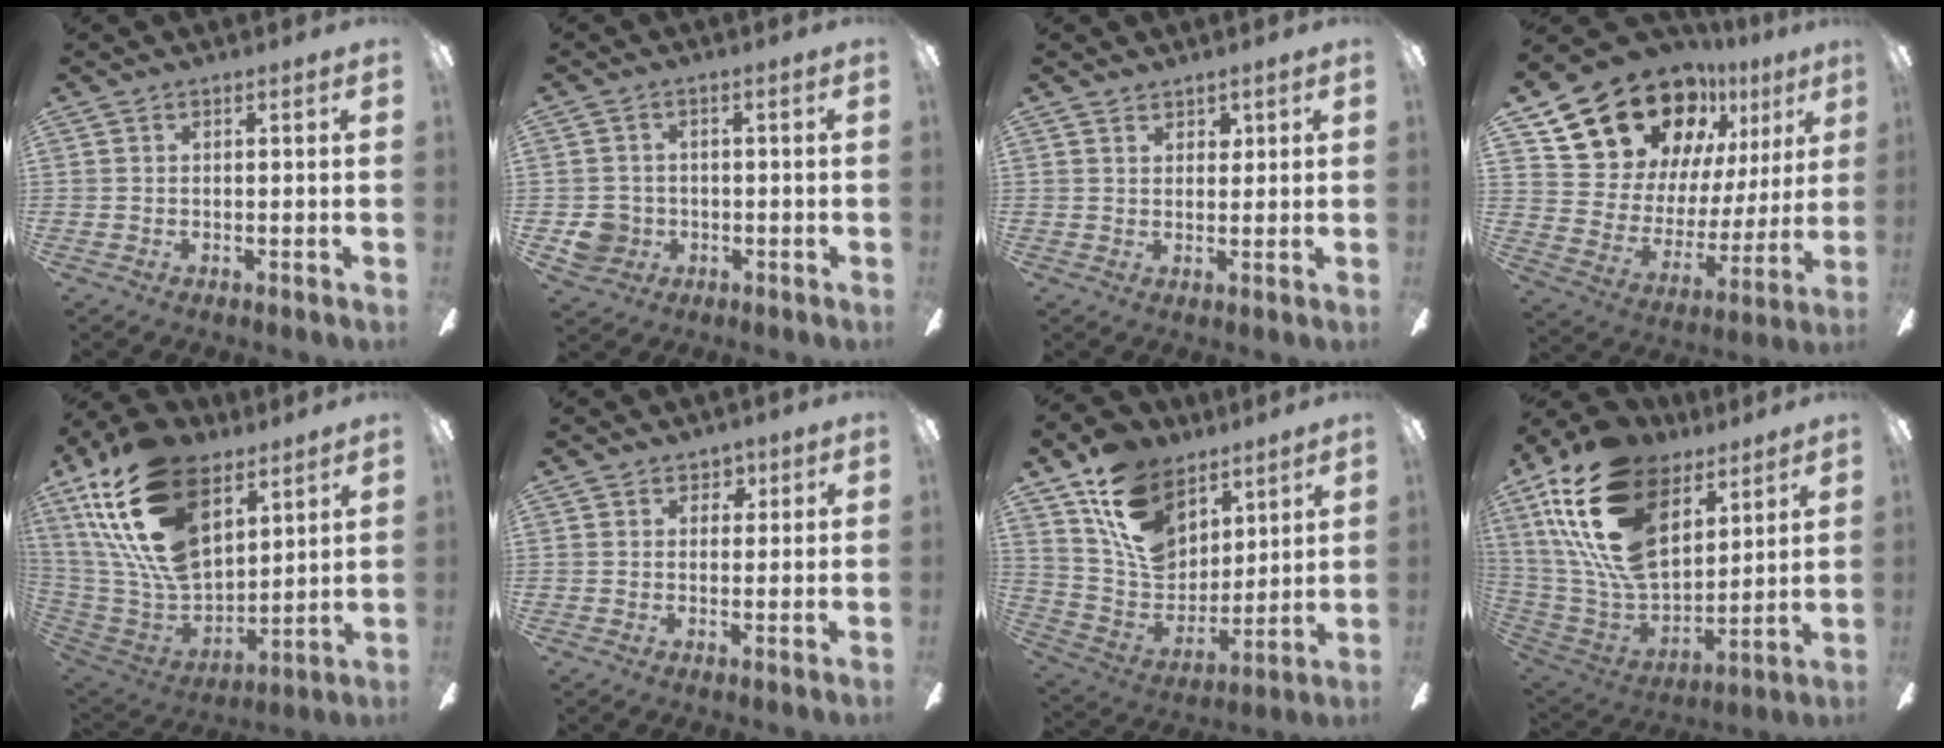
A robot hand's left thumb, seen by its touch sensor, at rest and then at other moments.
{"total": 5.3, "force": [-1.0, 5.1, 1.3], "torque": [-0.027, 0.012, -0.013]}
{"total": 2.6, "force": [2.0, 1.6, 0.4], "torque": [0.005, -0.007, 0.034]}
{"total": 20.1, "force": [15.2, 11.2, 6.9], "torque": [-0.139, -0.106, 0.292]}
{"total": 26.7, "force": [13.6, 15.1, 17.3], "torque": [-0.368, -0.067, 0.249]}
{"total": 3.1, "force": [1.7, 2.6, 0.5], "torque": [0.006, -0.004, 0.027]}
{"total": 17.7, "force": [9.9, 12.1, 8.3], "torque": [-0.151, -0.051, 0.195]}
{"total": 25.2, "force": [12.6, 14.3, 16.5], "torque": [-0.351, -0.063, 0.228]}